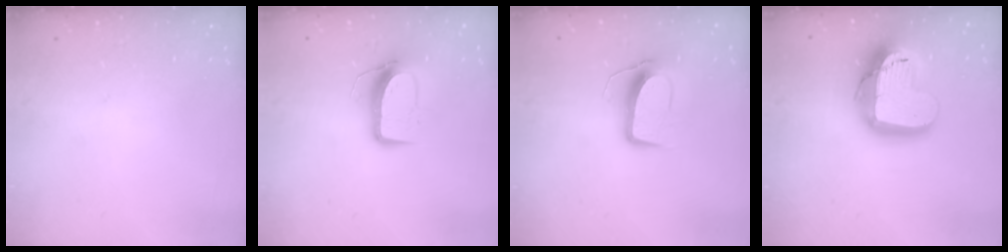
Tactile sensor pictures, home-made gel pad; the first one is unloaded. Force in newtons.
{"total": 8.9, "press": 8.9, "slide": 0.7}
{"total": 9.7, "press": 9.7, "slide": 0.6}
{"total": 20.1, "press": 20.0, "slide": 1.6}